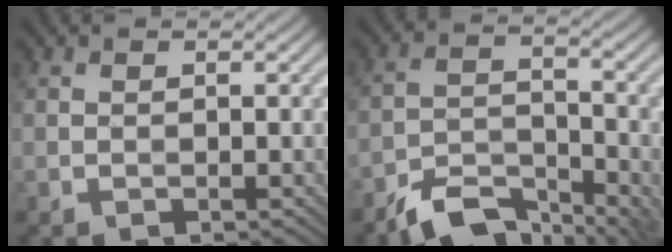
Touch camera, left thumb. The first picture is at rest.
{"total": 8.0, "force": [-6.1, 3.1, 4.2], "torque": [-0.067, -0.003, -0.117]}